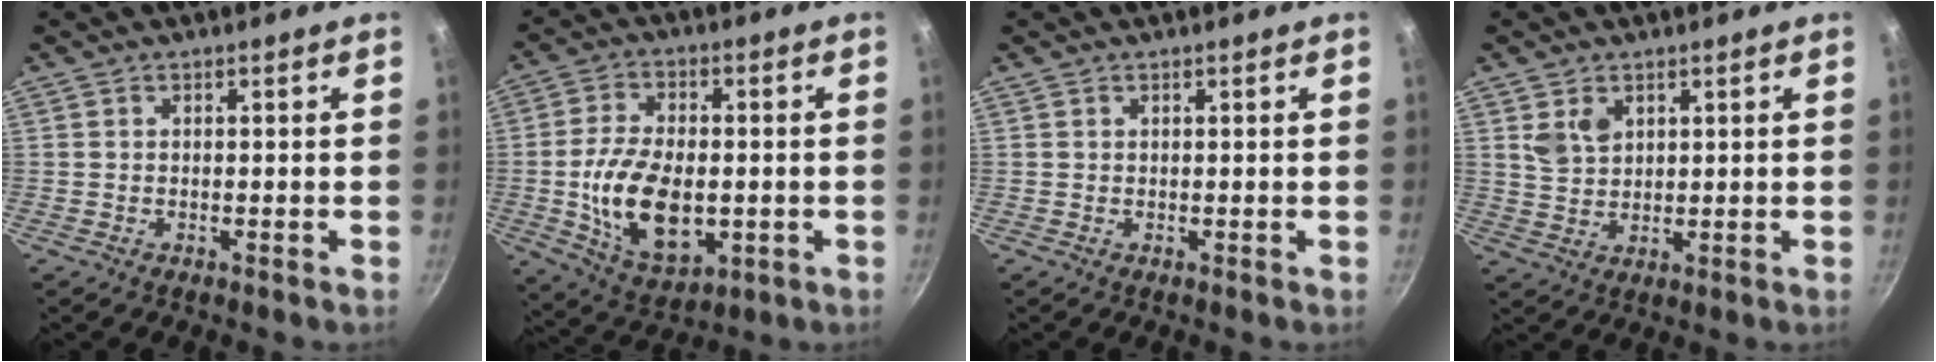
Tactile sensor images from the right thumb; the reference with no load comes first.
{"total": 15.5, "force": [-1.9, 9.1, 12.3], "torque": [-0.210, 0.001, -0.022]}
{"total": 0.0}
{"total": 4.6, "force": [1.9, 3.2, 2.7], "torque": [-0.039, -0.010, 0.042]}